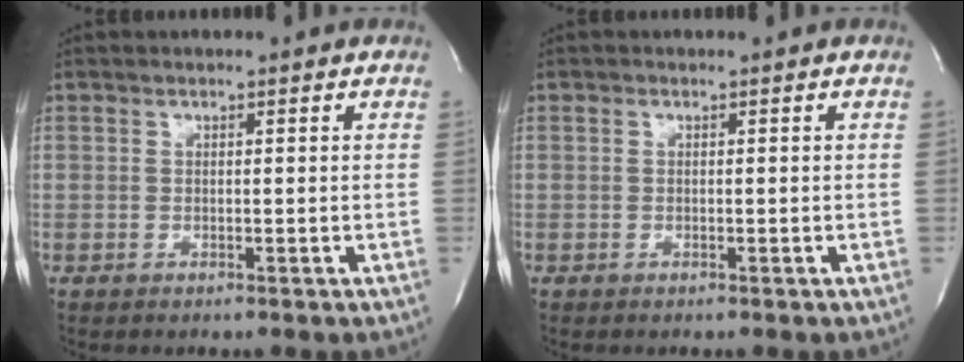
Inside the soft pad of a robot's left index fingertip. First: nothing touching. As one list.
[{"total": 0.0}]